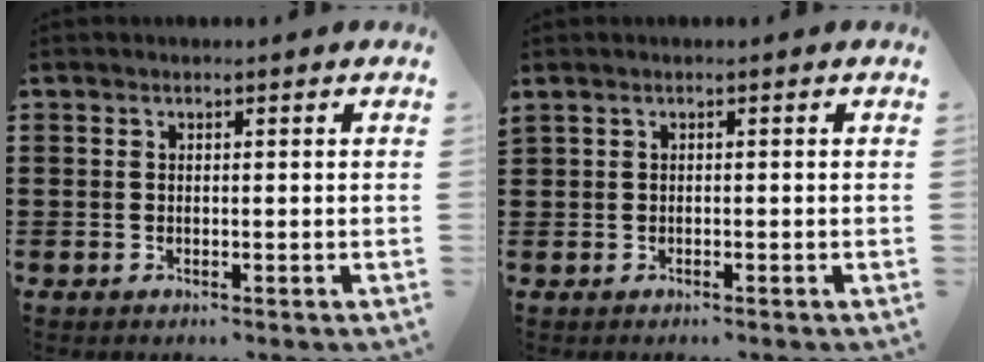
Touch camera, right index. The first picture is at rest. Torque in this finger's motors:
{"motor_torque": [0.00, 0.05, 0.09, 0.07]}